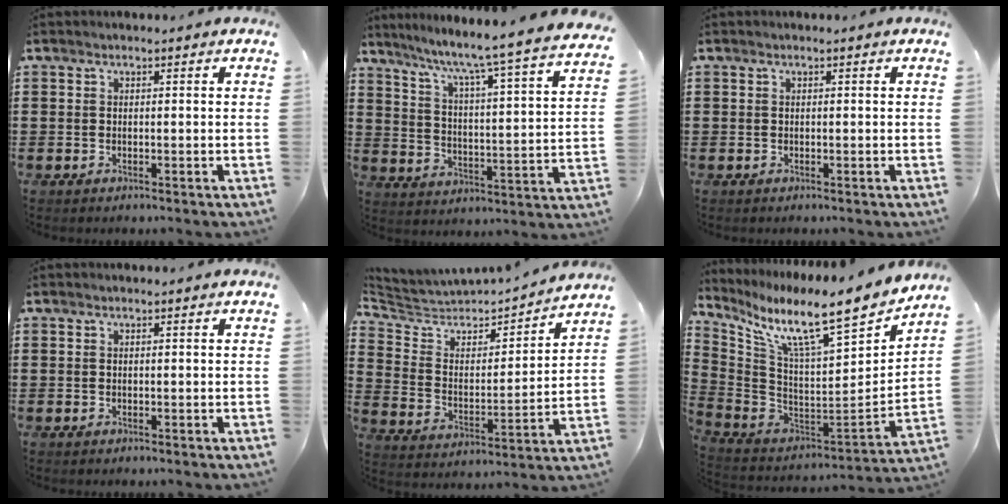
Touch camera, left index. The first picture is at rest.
{"total": 5.7, "force": [4.8, -1.3, 2.8], "torque": [-0.078, -0.055, 0.066]}
{"total": 0.0}
{"total": 0.0}
{"total": 4.3, "force": [3.8, 2.0, 0.9], "torque": [-0.047, -0.036, 0.057]}
{"total": 12.0, "force": [8.8, 1.5, 8.0], "torque": [-0.161, -0.075, 0.139]}